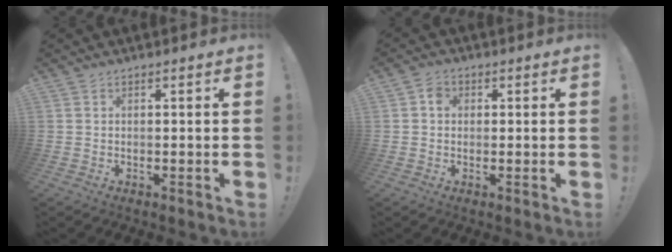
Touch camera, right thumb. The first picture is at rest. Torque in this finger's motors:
{"motor_torque": [-0.03, -0.03, -0.02, 0.02, 0.02]}